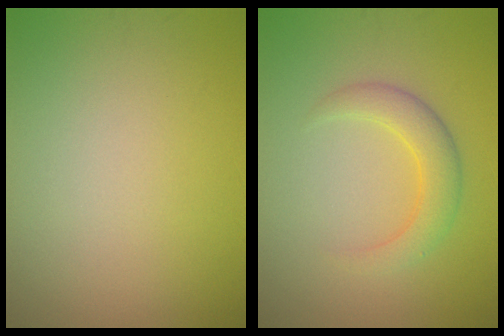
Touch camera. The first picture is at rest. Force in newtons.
{"total": 3.0, "press": 3.0, "slide": 0.1}